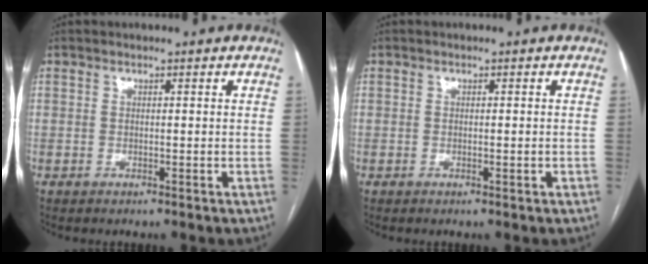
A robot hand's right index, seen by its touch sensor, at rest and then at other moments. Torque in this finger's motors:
{"motor_torque": [-0.26, 0.18, 0.04, 0.01]}